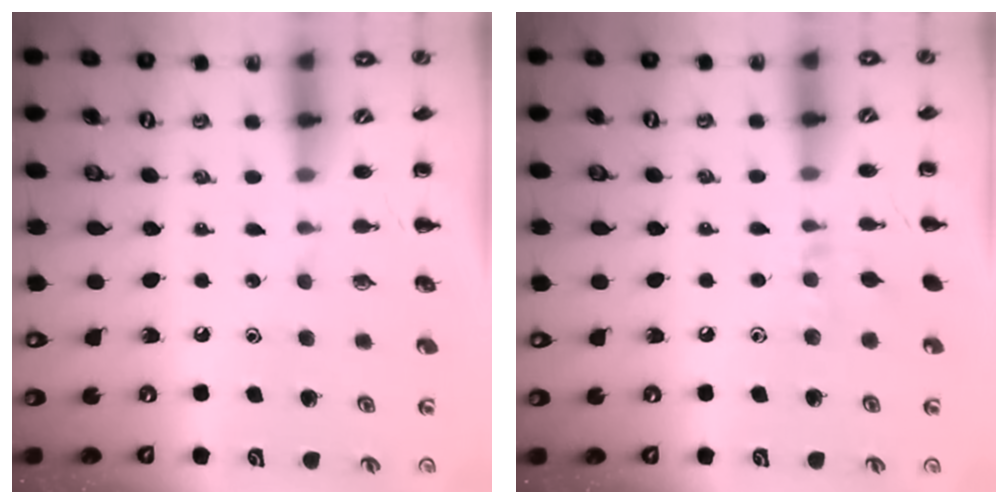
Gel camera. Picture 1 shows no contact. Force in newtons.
{"total": 5.4, "press": 5.0, "slide": 1.9}